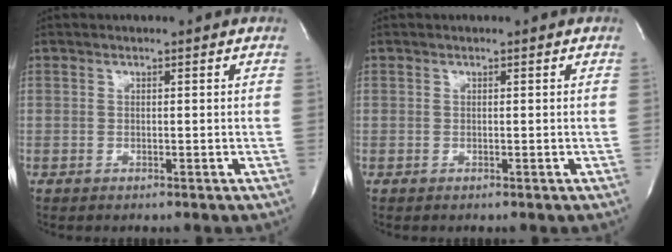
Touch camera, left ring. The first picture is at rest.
{"total": 0.0}